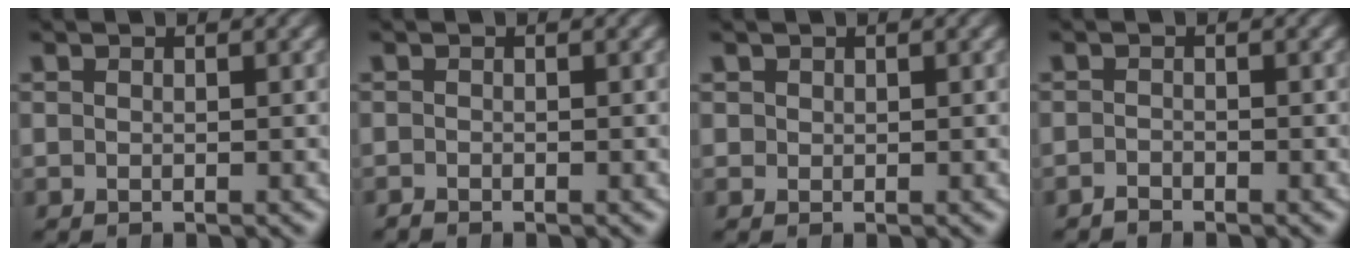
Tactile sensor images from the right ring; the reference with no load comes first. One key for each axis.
{"total": 0.7, "fx": -0.6, "fy": -0.2, "fz": -0.2, "tx": 0.008, "ty": -0.005, "tz": -0.010}
{"total": 0.9, "fx": 0.6, "fy": 0.7, "fz": 0.0, "tx": 0.000, "ty": -0.006, "tz": 0.016}
{"total": 1.1, "fx": -1.0, "fy": -0.3, "fz": -0.3, "tx": 0.012, "ty": -0.006, "tz": -0.018}